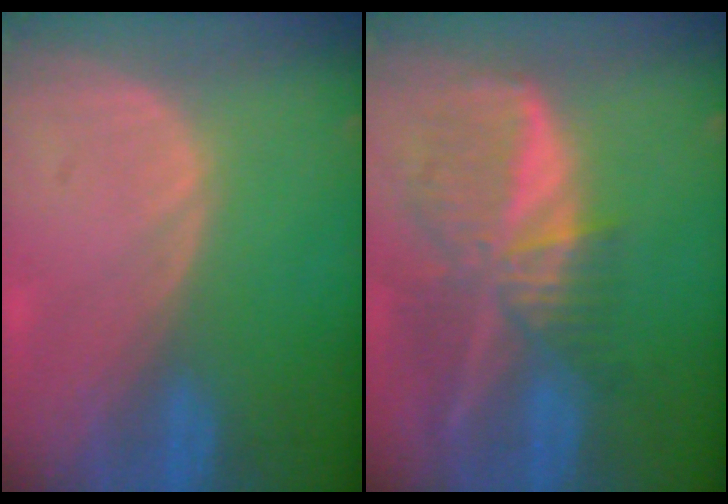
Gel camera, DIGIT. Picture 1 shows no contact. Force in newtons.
{"total": 9.5, "press": 8.2, "slide": 4.7}